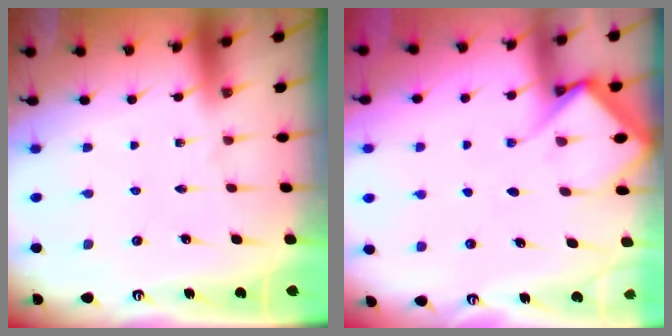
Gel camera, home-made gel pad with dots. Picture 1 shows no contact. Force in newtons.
{"total": 8.5, "press": 8.5, "slide": 0.9}